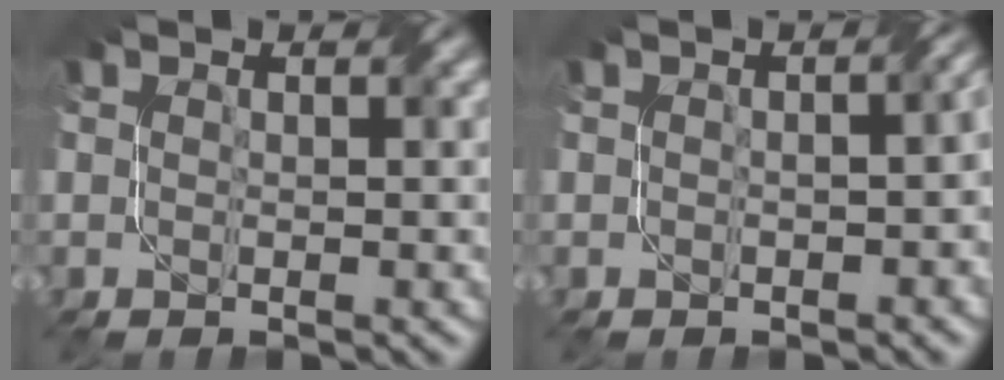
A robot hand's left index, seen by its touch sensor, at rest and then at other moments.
{"total": 3.4, "force": [-0.2, 1.7, 3.0], "torque": [-0.019, 0.001, 0.007]}